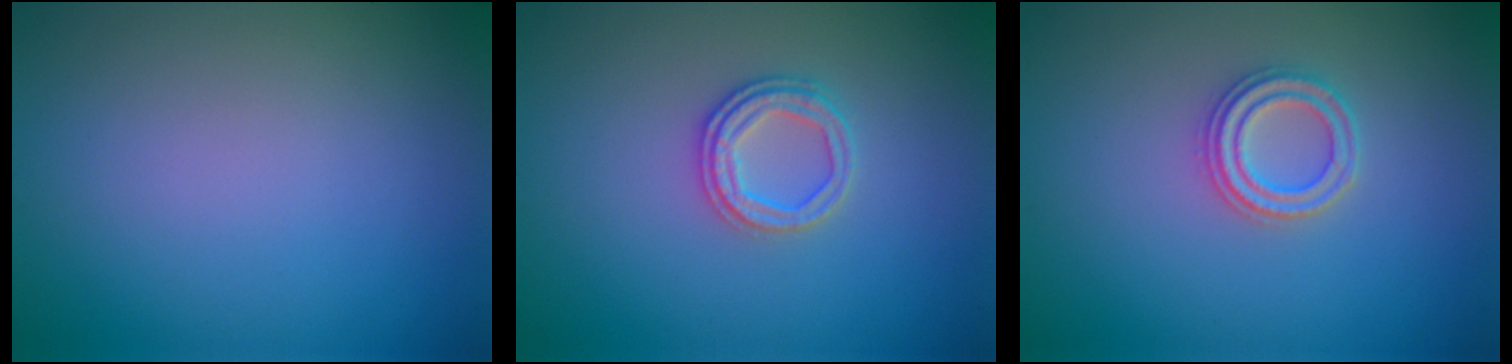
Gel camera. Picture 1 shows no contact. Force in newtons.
{"total": 2.4, "press": 2.3, "slide": 0.7}
{"total": 2.3, "press": 2.3, "slide": 0.2}